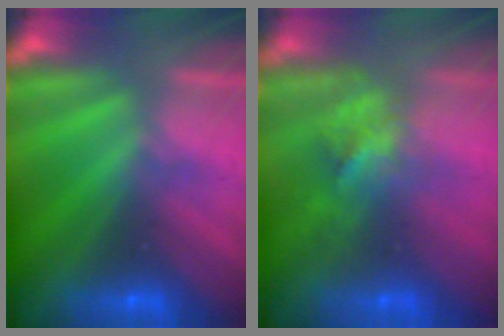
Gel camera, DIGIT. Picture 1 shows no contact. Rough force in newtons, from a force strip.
{"total": 2.9}